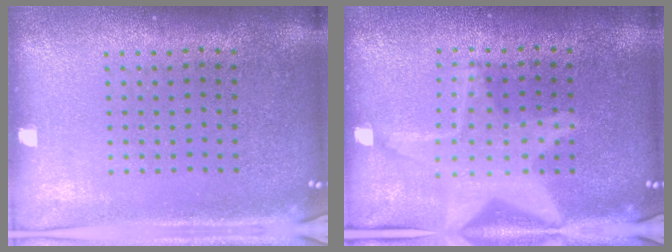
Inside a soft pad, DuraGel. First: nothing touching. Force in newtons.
{"total": 2.9, "press": 2.9, "slide": 0.2}